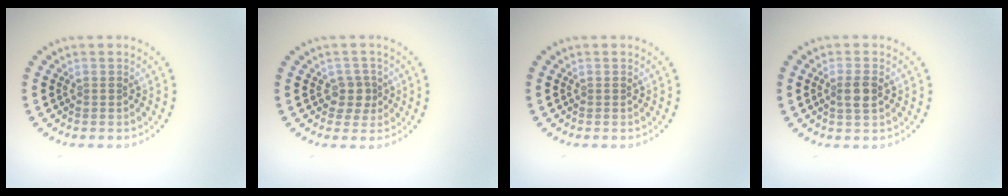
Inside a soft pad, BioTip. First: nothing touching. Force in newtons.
{"total": 1.9, "press": 1.6, "slide": 0.9}
{"total": 0.0}
{"total": 1.9, "press": 1.7, "slide": 0.7}